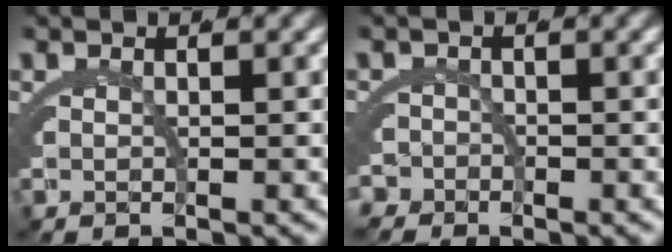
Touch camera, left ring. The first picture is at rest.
{"total": 2.2, "force": [-2.1, 0.7, -0.5], "torque": [0.015, -0.015, -0.036]}